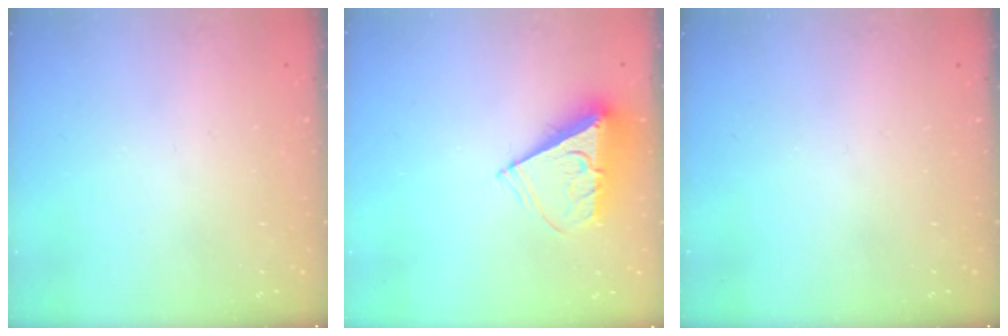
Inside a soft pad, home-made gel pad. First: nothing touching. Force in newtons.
{"total": 8.0, "press": 8.0, "slide": 0.4}
{"total": 0.0}